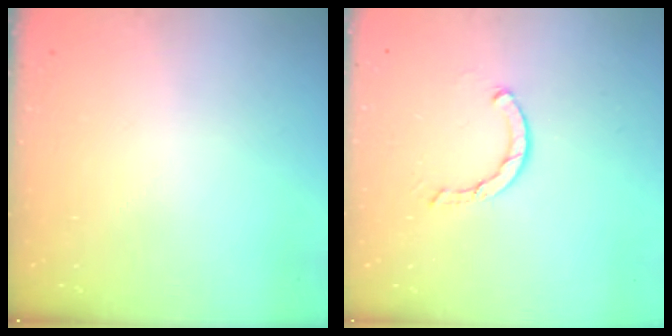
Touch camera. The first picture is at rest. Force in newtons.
{"total": 2.5, "press": 2.5, "slide": 0.1}